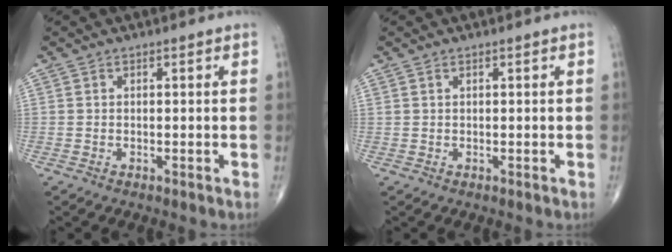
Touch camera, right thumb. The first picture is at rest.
{"total": 0.0}